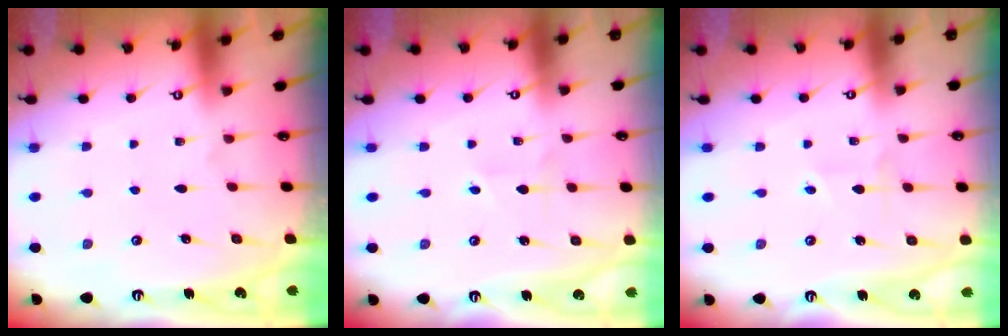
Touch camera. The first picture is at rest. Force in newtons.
{"total": 1.3, "press": 1.3, "slide": 0.2}
{"total": 1.9, "press": 1.7, "slide": 1.0}